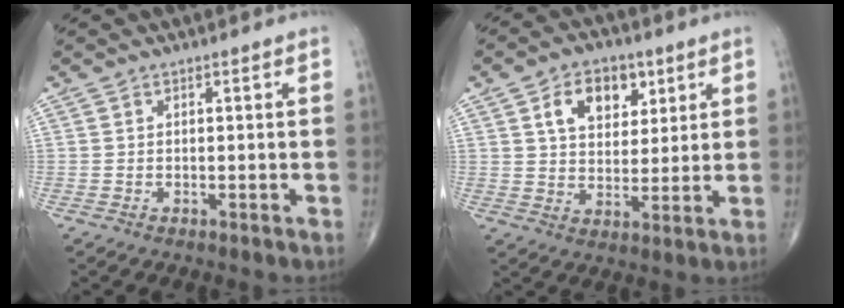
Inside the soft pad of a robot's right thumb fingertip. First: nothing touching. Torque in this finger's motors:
{"motor_torque": [0.10, 0.24, 0.80, 0.47, 0.22]}